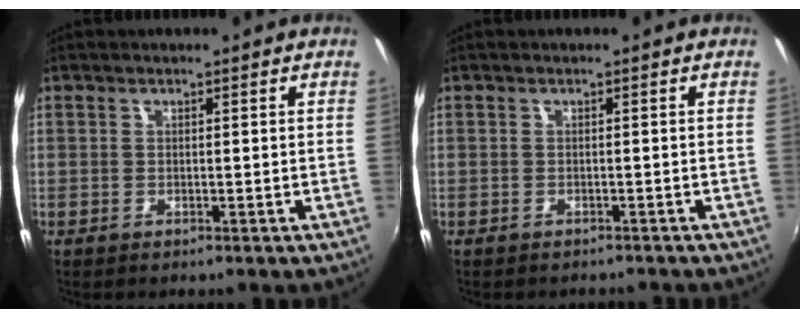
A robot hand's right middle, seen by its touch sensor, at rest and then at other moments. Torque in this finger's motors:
{"motor_torque": [1.00, -1.13, 0.09, 0.04]}